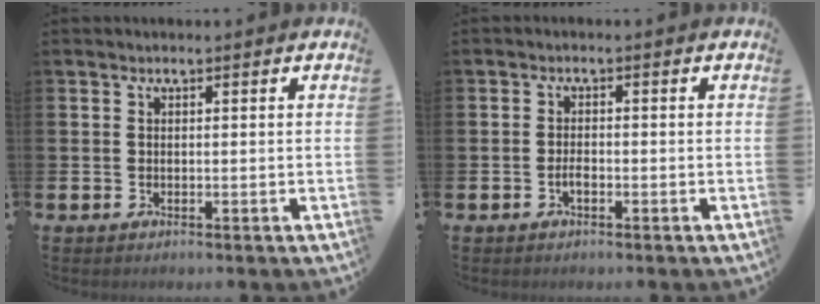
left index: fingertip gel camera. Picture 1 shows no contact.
{"total": 1.4, "force": [-0.7, 0.6, 1.1], "torque": [-0.019, -0.001, -0.014]}